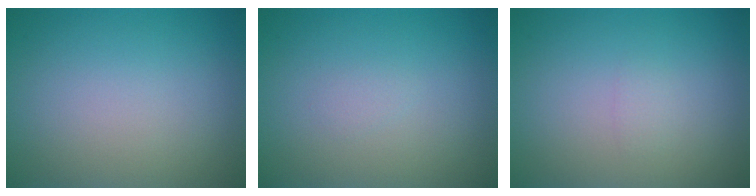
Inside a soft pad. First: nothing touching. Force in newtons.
{"total": 0.5, "press": 0.5, "slide": 0.1}
{"total": 0.6, "press": 0.6, "slide": 0.1}